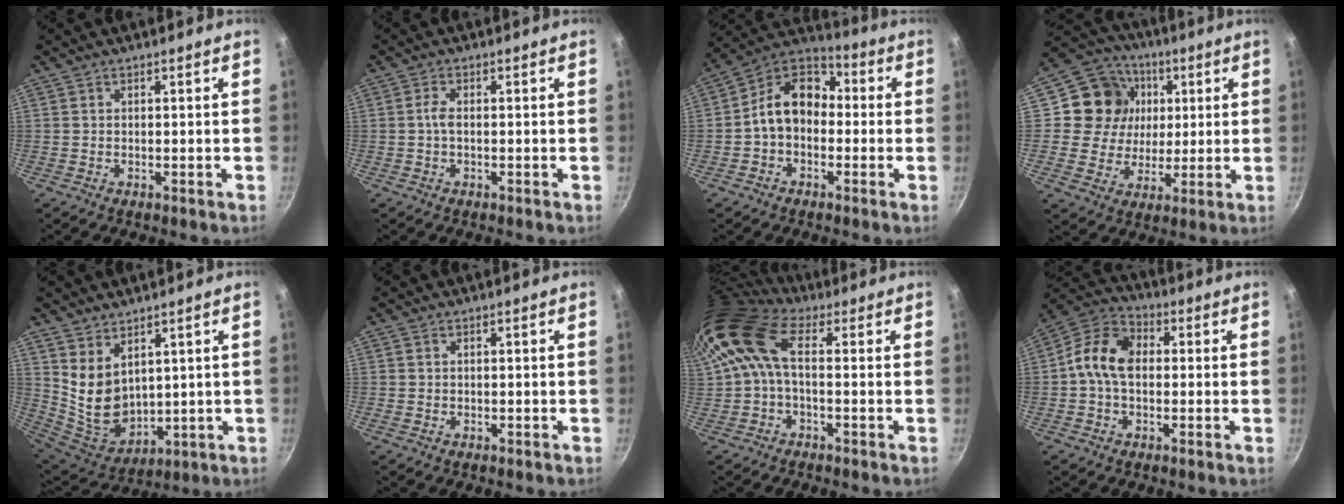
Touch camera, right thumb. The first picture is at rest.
{"total": 1.9, "force": [-0.2, 0.8, 1.7], "torque": [-0.043, 0.007, -0.009]}
{"total": 12.0, "force": [-1.1, 9.0, 8.0], "torque": [-0.095, 0.046, -0.044]}
{"total": 14.3, "force": [3.1, 12.9, 5.3], "torque": [-0.071, 0.007, 0.044]}
{"total": 10.2, "force": [4.2, 6.6, 6.6], "torque": [-0.104, -0.055, 0.106]}
{"total": 0.0}
{"total": 11.9, "force": [1.9, 6.3, 9.9], "torque": [-0.208, 0.025, 0.025]}
{"total": 10.5, "force": [0.3, 7.3, 7.6], "torque": [-0.121, 0.028, -0.017]}